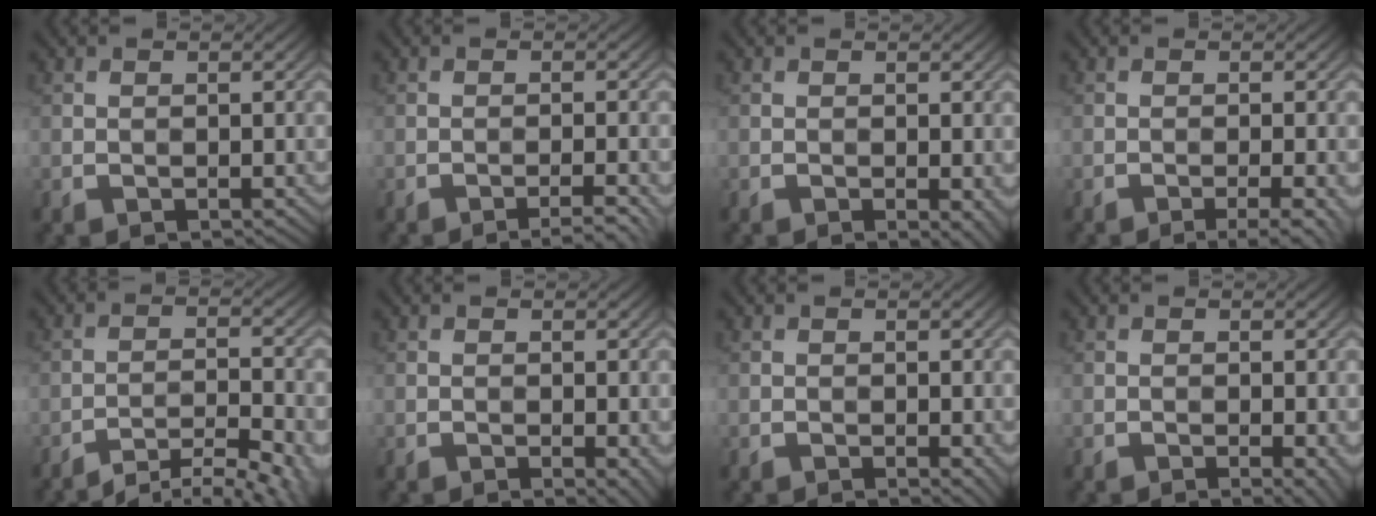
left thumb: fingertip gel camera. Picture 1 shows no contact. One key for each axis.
{"total": 3.0, "fx": -1.9, "fy": 0.4, "fz": 2.3, "tx": -0.032, "ty": 0.008, "tz": -0.036}
{"total": 1.7, "fx": -0.6, "fy": 0.6, "fz": 1.5, "tx": -0.022, "ty": -0.007, "tz": -0.006}
{"total": 3.7, "fx": -2.0, "fy": 0.6, "fz": 3.1, "tx": -0.041, "ty": 0.006, "tz": -0.033}
{"total": 8.8, "fx": -7.4, "fy": 1.8, "fz": 4.5, "tx": -0.079, "ty": -0.002, "tz": -0.103}
{"total": 1.4, "fx": -0.5, "fy": 0.4, "fz": 1.3, "tx": -0.018, "ty": -0.006, "tz": -0.006}
{"total": 1.1, "fx": -0.3, "fy": 0.4, "fz": 1.0, "tx": -0.016, "ty": -0.006, "tz": -0.005}
{"total": 1.6, "fx": -0.6, "fy": 0.3, "fz": 1.5, "tx": -0.022, "ty": -0.002, "tz": -0.010}